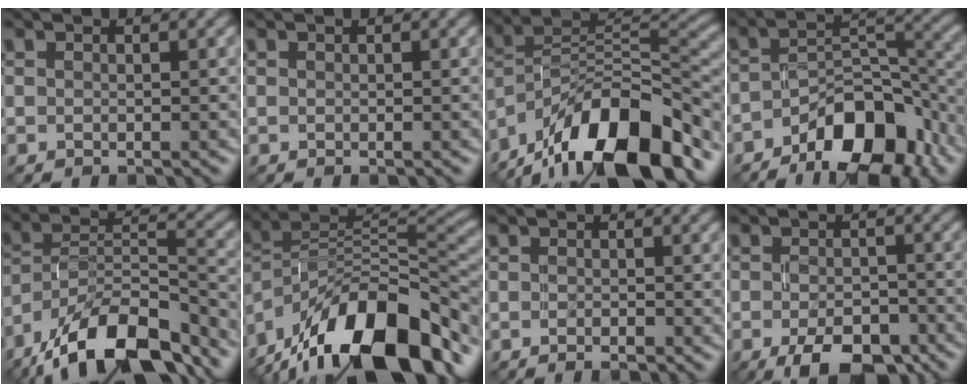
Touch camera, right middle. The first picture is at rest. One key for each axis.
{"total": 0.0}
{"total": 15.5, "fx": -10.5, "fy": 6.3, "fz": 9.5, "tx": -0.170, "ty": 0.024, "tz": -0.194}
{"total": 10.2, "fx": -6.7, "fy": 4.0, "fz": 6.5, "tx": -0.098, "ty": 0.005, "tz": -0.115}
{"total": 13.6, "fx": -10.4, "fy": 4.5, "fz": 7.5, "tx": -0.132, "ty": 0.015, "tz": -0.190}
{"total": 16.6, "fx": -10.3, "fy": 7.5, "fz": 10.6, "tx": -0.201, "ty": 0.020, "tz": -0.181}
{"total": 1.1, "fx": -0.7, "fy": 0.3, "fz": 0.7, "tx": -0.012, "ty": -0.002, "tz": -0.014}
{"total": 6.2, "fx": -4.0, "fy": 2.8, "fz": 3.9, "tx": -0.059, "ty": -0.009, "tz": -0.066}